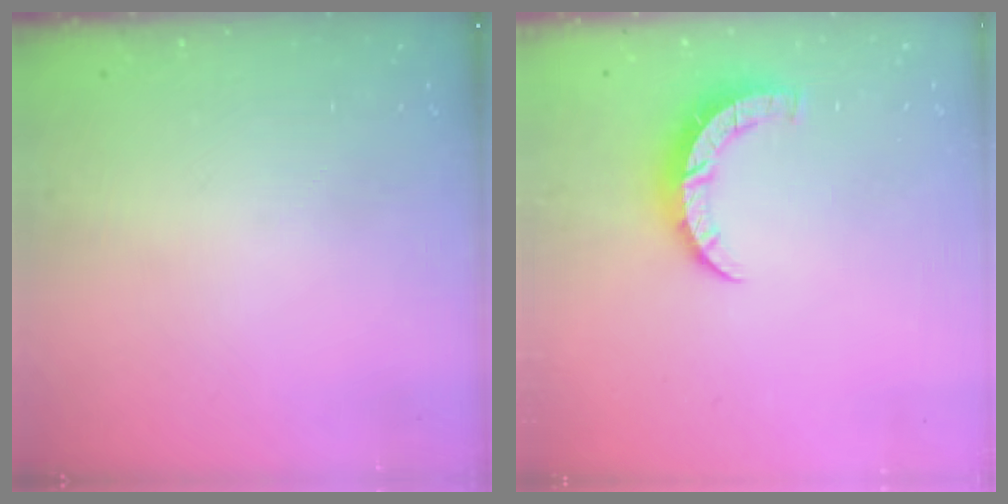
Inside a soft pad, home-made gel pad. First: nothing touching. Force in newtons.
{"total": 6.5, "press": 6.5, "slide": 0.4}